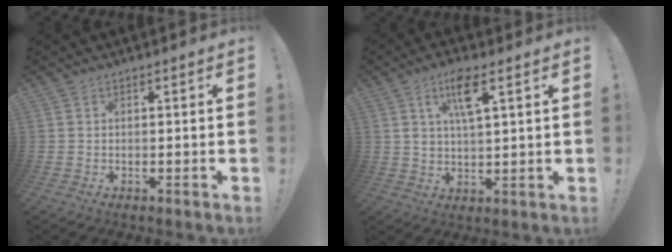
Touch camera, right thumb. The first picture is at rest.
{"total": 8.4, "force": [4.5, 2.6, 6.6], "torque": [-0.111, -0.007, 0.075]}